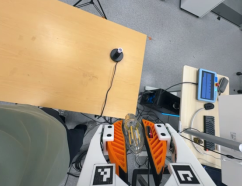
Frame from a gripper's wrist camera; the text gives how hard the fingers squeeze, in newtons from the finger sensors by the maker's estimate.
{"total": 19.6, "left": 21.8, "right": 17.5}